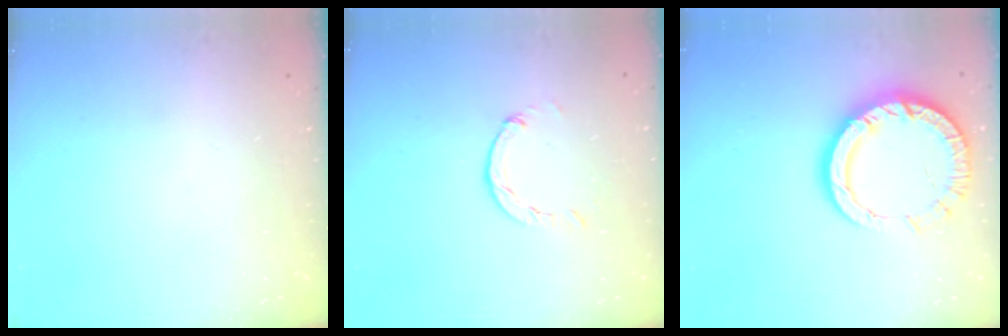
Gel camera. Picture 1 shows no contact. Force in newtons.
{"total": 2.7, "press": 2.7, "slide": 0.5}
{"total": 13.0, "press": 12.9, "slide": 1.3}